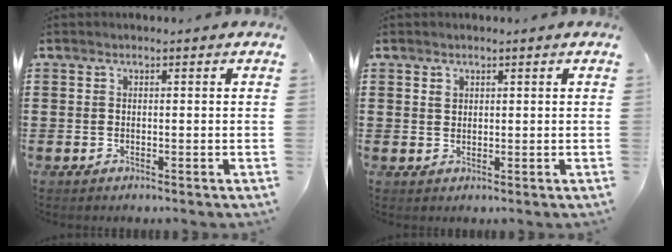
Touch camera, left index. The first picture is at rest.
{"total": 1.1, "force": [0.7, 0.8, 0.4], "torque": [-0.011, 0.003, 0.013]}